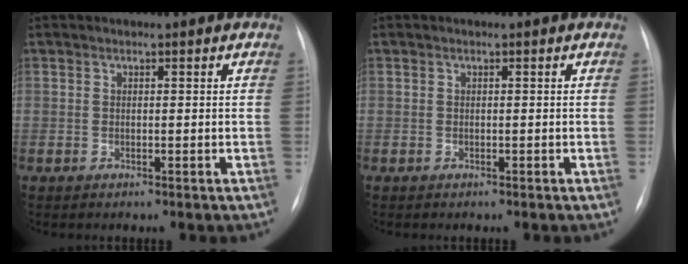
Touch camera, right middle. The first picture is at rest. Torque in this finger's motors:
{"motor_torque": [0.21, -0.23, 0.03, 0.00]}